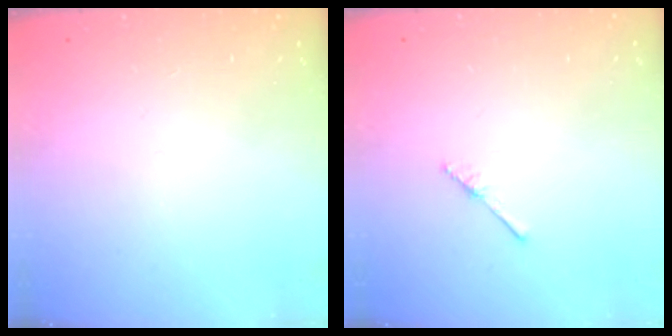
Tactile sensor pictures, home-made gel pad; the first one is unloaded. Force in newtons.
{"total": 2.5, "press": 2.4, "slide": 0.3}